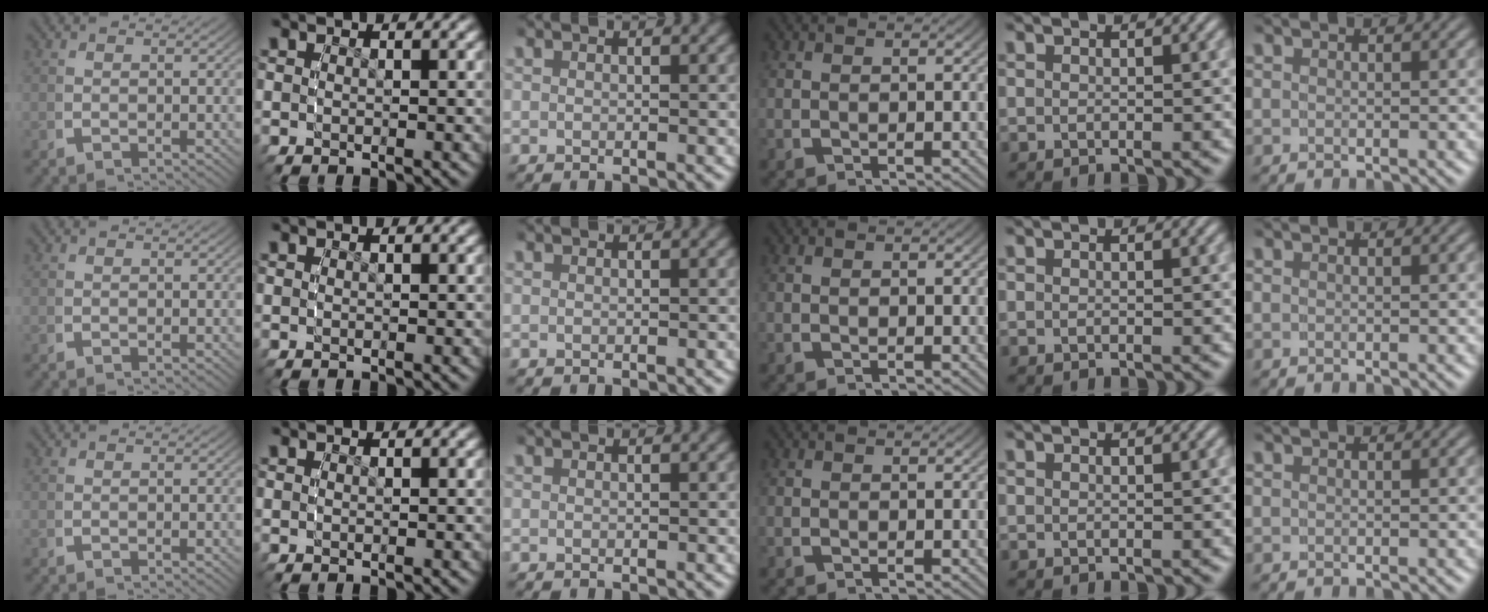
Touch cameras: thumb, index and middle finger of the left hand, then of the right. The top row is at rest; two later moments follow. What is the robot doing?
{"motion": "reach", "object": "photo album"}